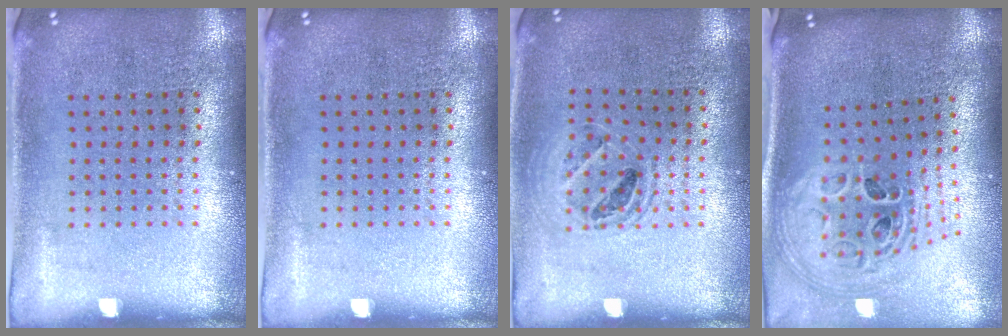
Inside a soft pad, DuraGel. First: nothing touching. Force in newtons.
{"total": 0.0}
{"total": 1.3, "press": 1.2, "slide": 0.5}
{"total": 2.1, "press": 1.4, "slide": 1.5}